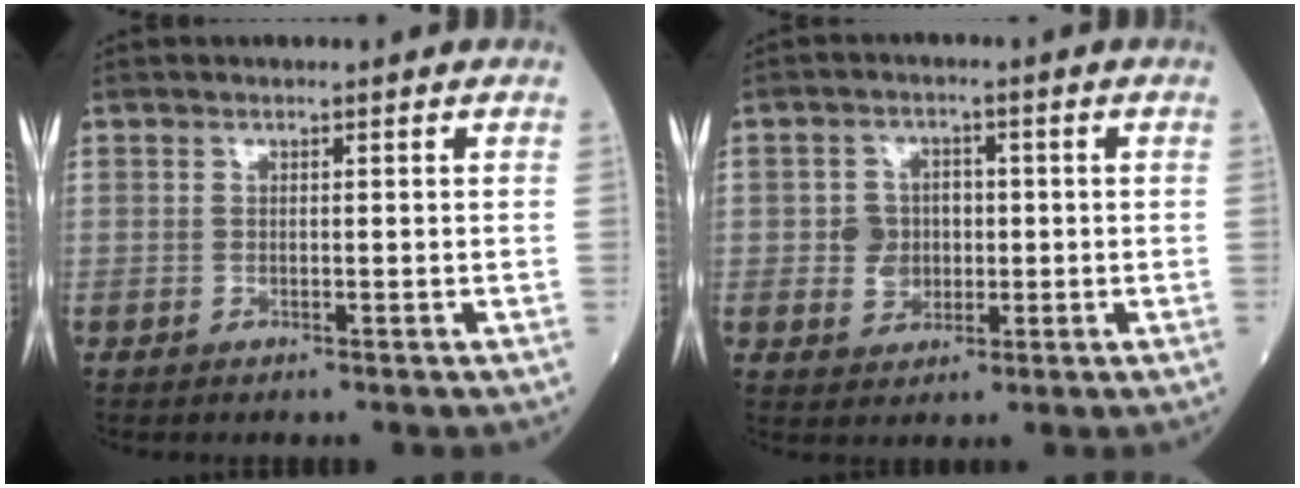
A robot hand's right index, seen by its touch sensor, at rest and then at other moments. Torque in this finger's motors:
{"motor_torque": [0.09, 0.10, 0.03, 0.04]}